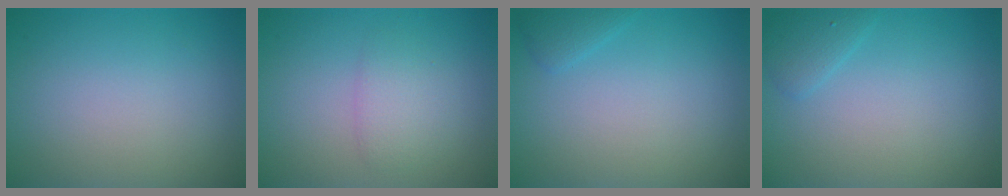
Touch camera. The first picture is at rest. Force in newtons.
{"total": 2.1, "press": 2.1, "slide": 0.1}
{"total": 1.1, "press": 1.1, "slide": 0.0}
{"total": 1.4, "press": 1.4, "slide": 0.1}